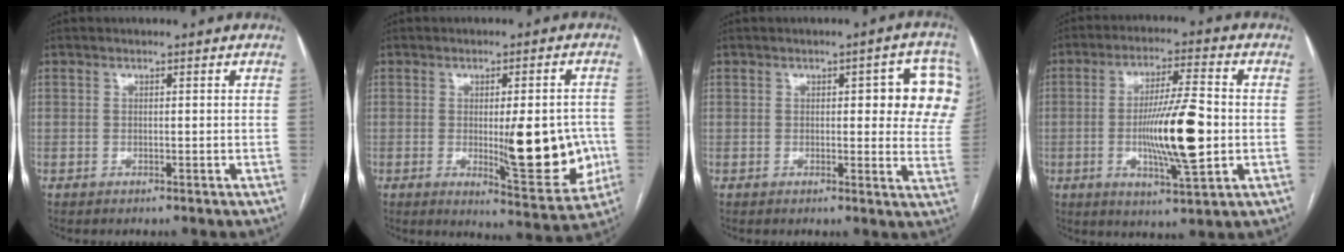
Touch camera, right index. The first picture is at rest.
{"total": 12.8, "force": [-1.8, 3.2, 12.2], "torque": [-0.150, -0.013, -0.014]}
{"total": 11.2, "force": [3.5, 3.7, 9.9], "torque": [-0.091, 0.007, 0.031]}
{"total": 13.0, "force": [-1.7, 1.3, 12.8], "torque": [-0.226, -0.007, -0.029]}